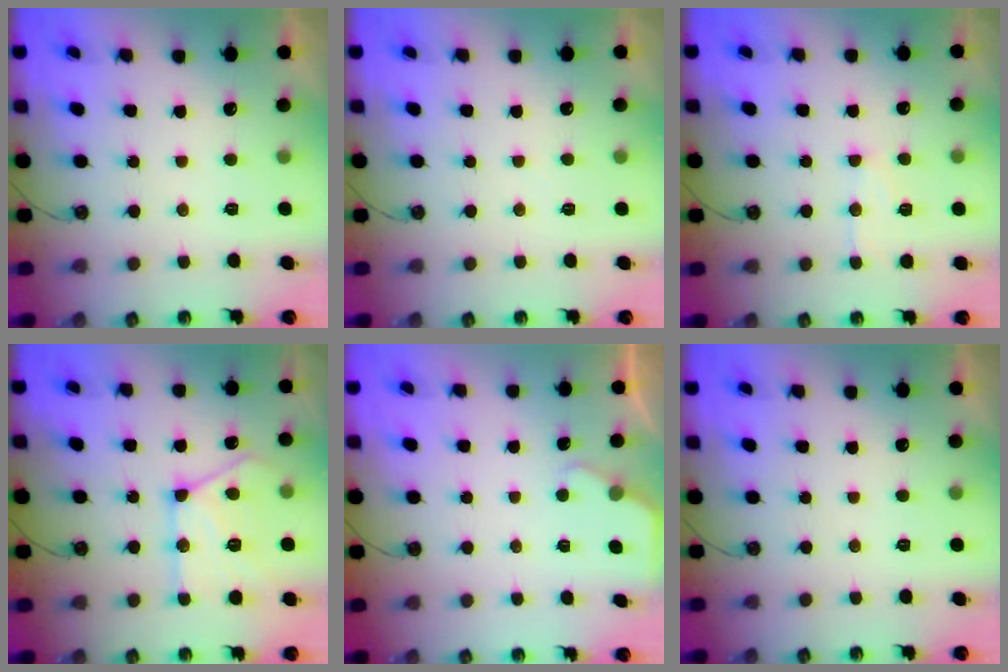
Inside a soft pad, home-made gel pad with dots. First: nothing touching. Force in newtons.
{"total": 1.8, "press": 1.8, "slide": 0.4}
{"total": 8.6, "press": 8.6, "slide": 0.8}
{"total": 17.7, "press": 17.7, "slide": 1.8}
{"total": 1.7, "press": 1.7, "slide": 0.3}
{"total": 0.0}